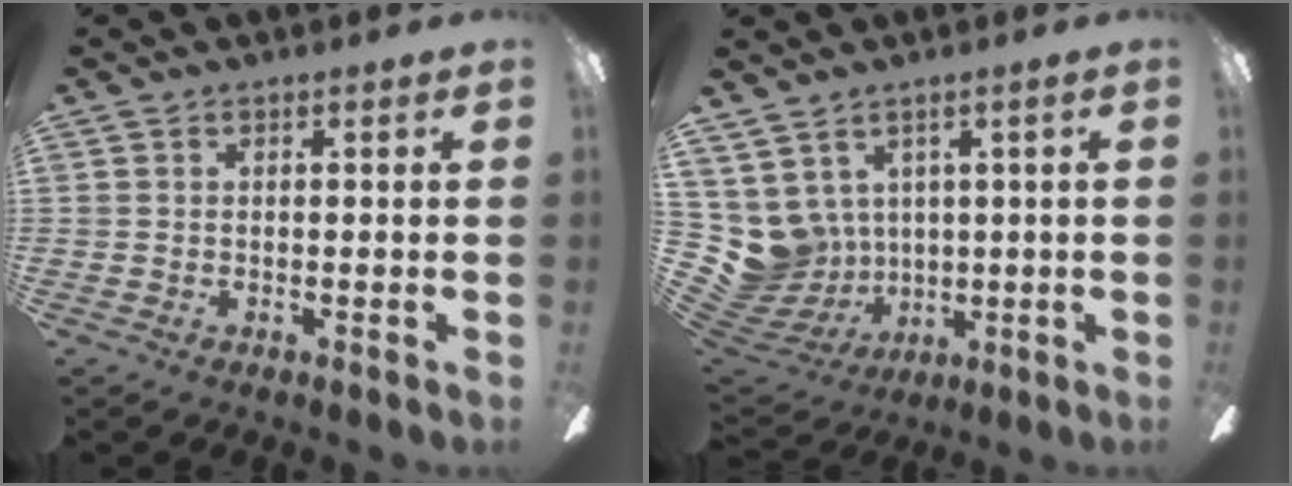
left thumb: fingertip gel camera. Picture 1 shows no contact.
{"total": 8.4, "force": [2.7, 7.9, 1.2], "torque": [-0.083, -0.032, 0.060]}